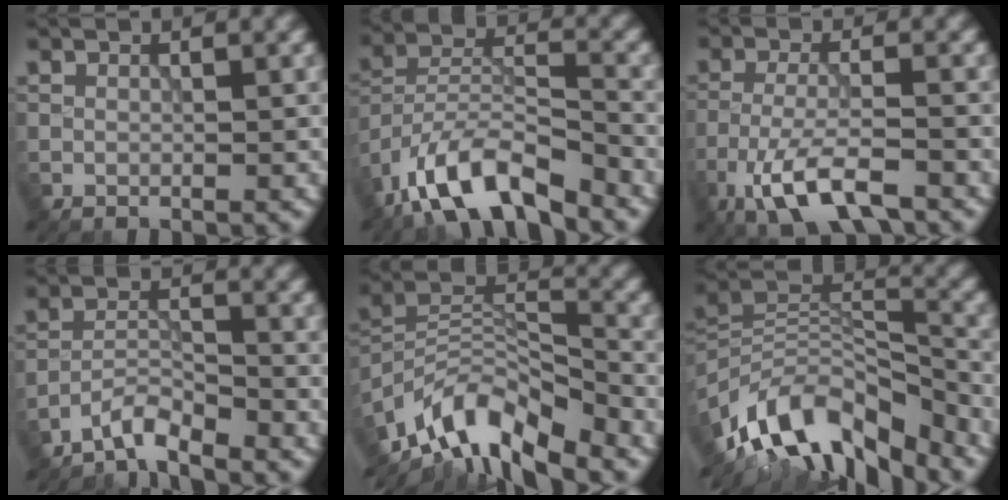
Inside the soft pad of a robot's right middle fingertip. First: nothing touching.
{"total": 9.1, "force": [-6.9, 2.8, 5.3], "torque": [-0.089, 0.001, -0.138]}
{"total": 6.5, "force": [-4.2, 1.9, 4.7], "torque": [-0.095, -0.005, -0.082]}
{"total": 3.0, "force": [-2.9, 0.3, 0.9], "torque": [-0.014, 0.005, -0.064]}
{"total": 9.5, "force": [-7.2, 3.2, 5.2], "torque": [-0.084, -0.001, -0.149]}
{"total": 13.1, "force": [-9.5, 5.3, 7.2], "torque": [-0.140, 0.024, -0.179]}